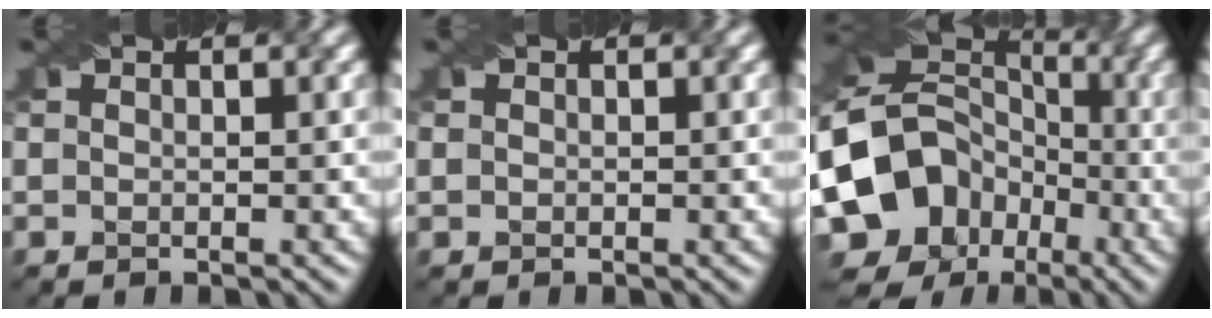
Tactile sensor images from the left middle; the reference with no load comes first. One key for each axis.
{"total": 0.7, "fx": 0.3, "fy": 0.6, "fz": 0.2, "tx": -0.006, "ty": 0.007, "tz": -0.003}
{"total": 12.5, "fx": -4.7, "fy": 10.3, "fz": 5.1, "tx": -0.111, "ty": 0.005, "tz": -0.093}